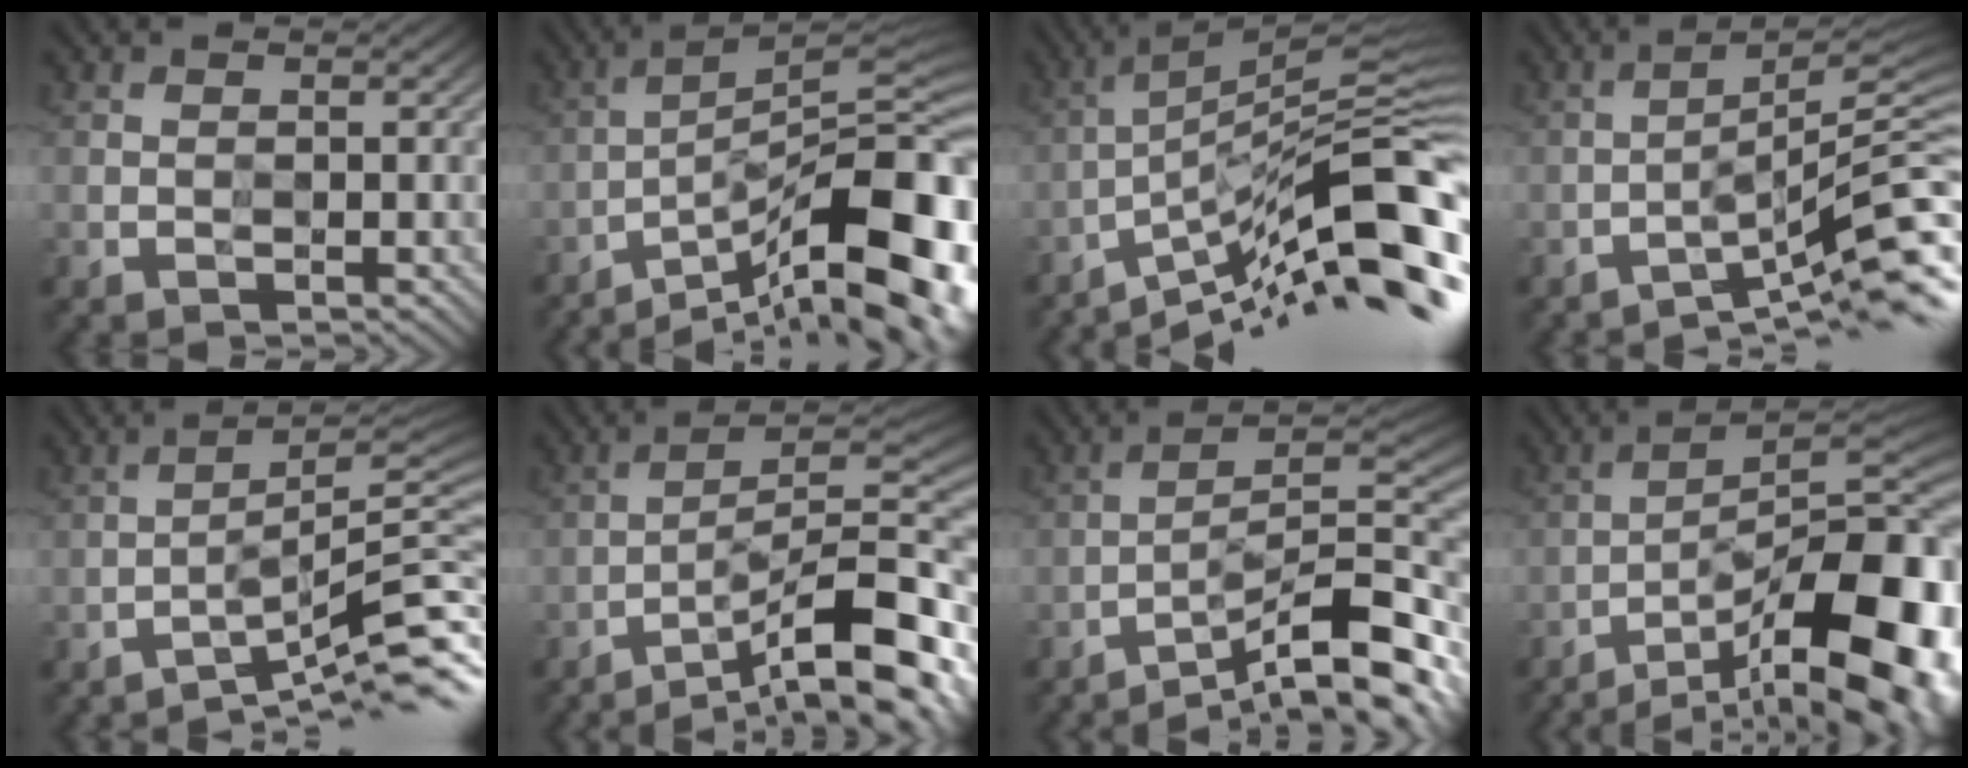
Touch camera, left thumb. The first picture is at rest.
{"total": 14.8, "force": [-10.0, 2.8, 10.6], "torque": [-0.147, 0.016, -0.167]}
{"total": 14.6, "force": [-8.8, 2.2, 11.5], "torque": [-0.183, 0.021, -0.155]}
{"total": 8.6, "force": [-5.8, 0.3, 6.3], "torque": [-0.081, 0.026, -0.102]}
{"total": 8.5, "force": [-5.7, 0.3, 6.3], "torque": [-0.087, 0.017, -0.100]}
{"total": 14.8, "force": [-9.7, 3.1, 10.7], "torque": [-0.151, 0.008, -0.158]}
{"total": 13.8, "force": [-9.9, 2.5, 9.4], "torque": [-0.131, 0.013, -0.160]}
{"total": 16.8, "force": [-10.9, 4.6, 11.9], "torque": [-0.145, 0.001, -0.166]}